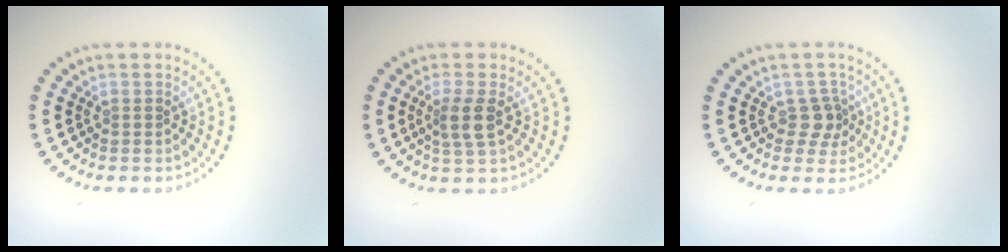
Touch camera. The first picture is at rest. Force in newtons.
{"total": 2.4, "press": 2.0, "slide": 1.3}
{"total": 2.0, "press": 1.6, "slide": 1.2}